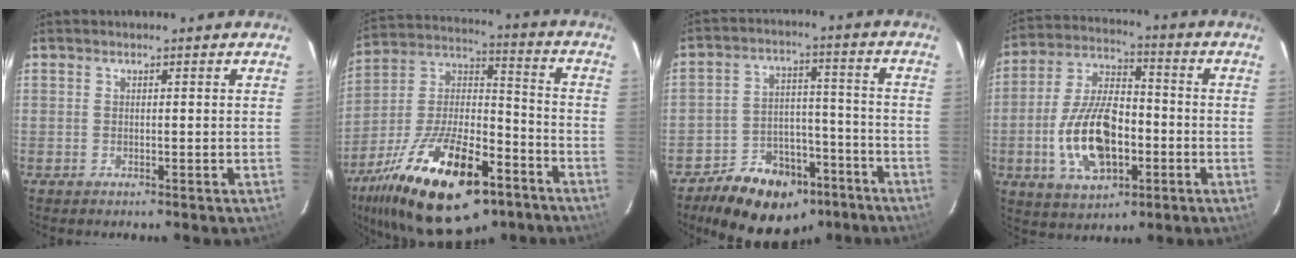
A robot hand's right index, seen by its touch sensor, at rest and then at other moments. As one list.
[{"total": 28.4, "force": [-16.4, 11.9, 20.0], "torque": [-0.376, -0.008, -0.262]}, {"total": 15.2, "force": [-10.7, 9.1, 5.7], "torque": [-0.116, 0.040, -0.141]}, {"total": 16.1, "force": [-4.2, 8.6, 13.0], "torque": [-0.266, 0.011, -0.067]}]